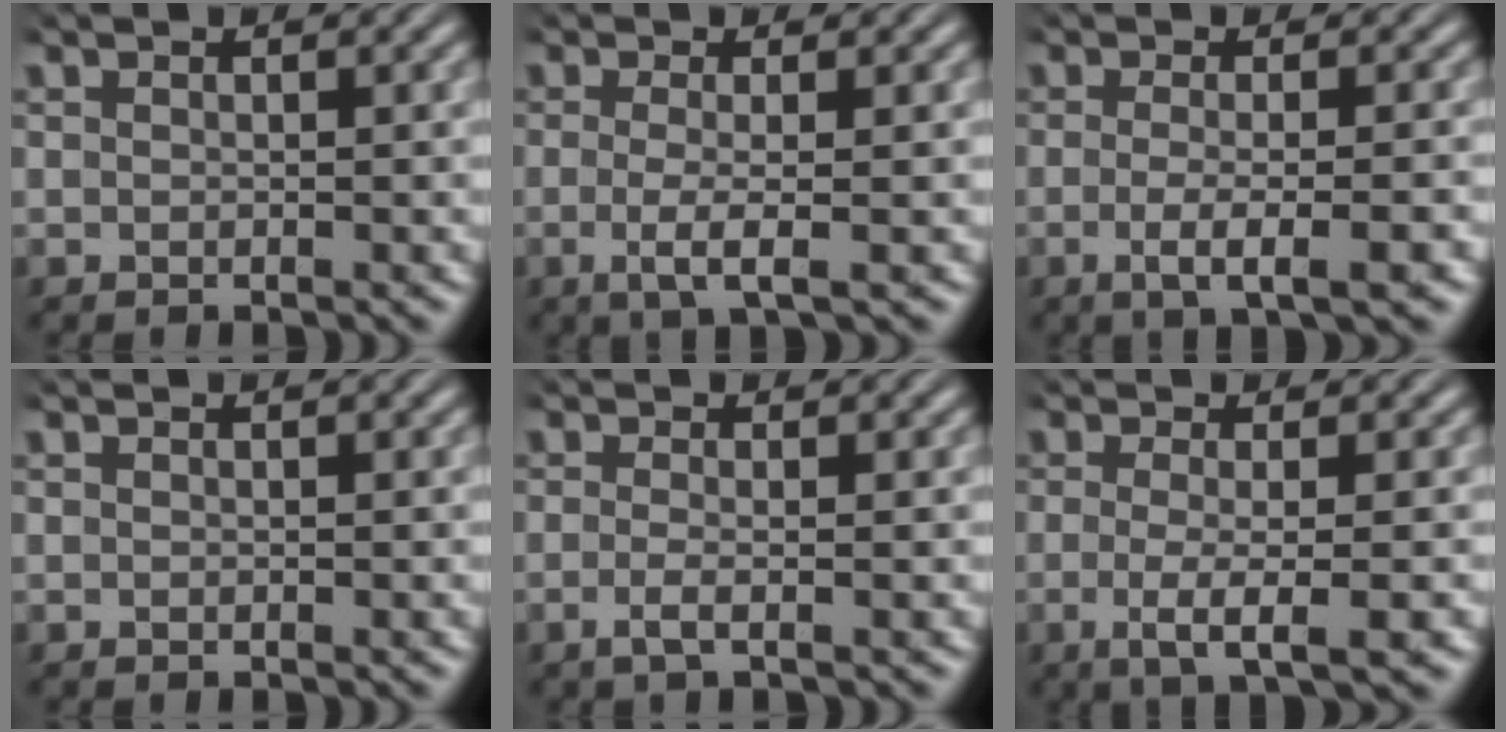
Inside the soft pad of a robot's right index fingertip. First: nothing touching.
{"total": 2.8, "force": [-0.7, 0.2, 2.7], "torque": [-0.061, -0.016, -0.005]}
{"total": 3.5, "force": [-1.5, 0.3, 3.1], "torque": [-0.060, -0.010, -0.020]}
{"total": 0.0}
{"total": 1.6, "force": [-0.9, -0.1, 1.3], "torque": [-0.037, -0.014, -0.013]}
{"total": 3.8, "force": [-1.1, 0.5, 3.6], "torque": [-0.071, -0.018, -0.009]}